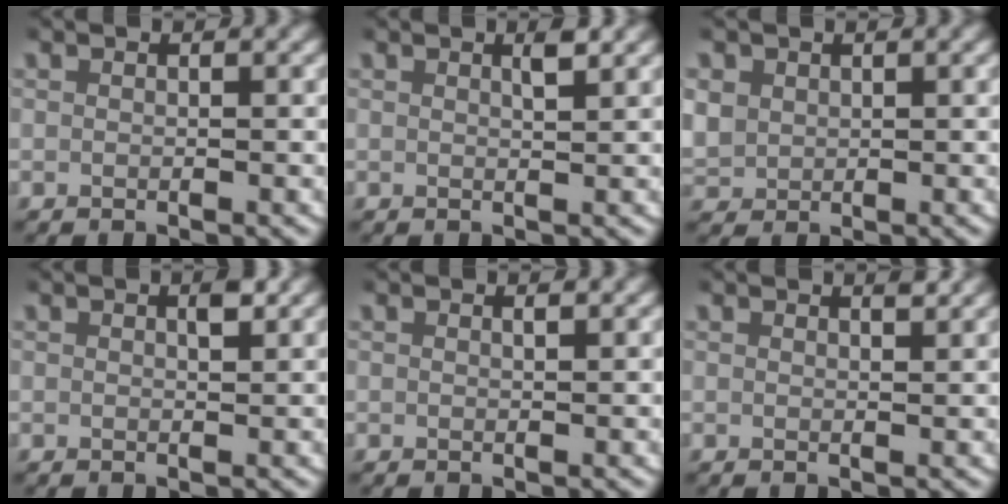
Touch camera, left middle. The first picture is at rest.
{"total": 1.5, "force": [0.9, 0.0, 1.1], "torque": [-0.019, 0.000, 0.015]}
{"total": 3.5, "force": [0.7, 3.2, 1.3], "torque": [-0.048, -0.006, 0.023]}
{"total": 1.2, "force": [0.7, 0.2, 1.0], "torque": [-0.014, 0.001, 0.009]}
{"total": 0.5, "force": [0.3, -0.1, 0.4], "torque": [-0.004, 0.000, 0.005]}
{"total": 1.1, "force": [0.9, -0.1, 0.6], "torque": [-0.003, -0.001, 0.013]}